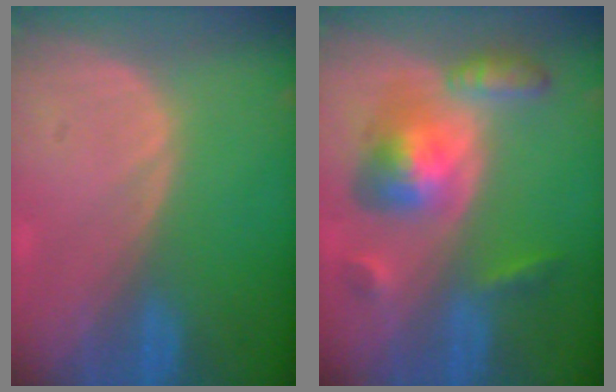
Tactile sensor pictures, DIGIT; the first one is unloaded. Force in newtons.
{"total": 8.1, "press": 8.1, "slide": 0.5}